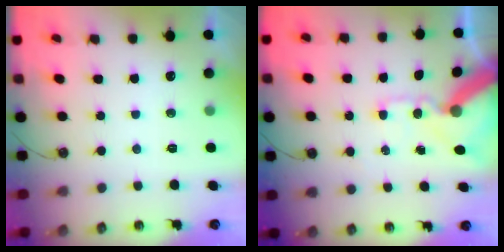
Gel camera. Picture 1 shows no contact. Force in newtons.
{"total": 15.4, "press": 15.2, "slide": 2.4}